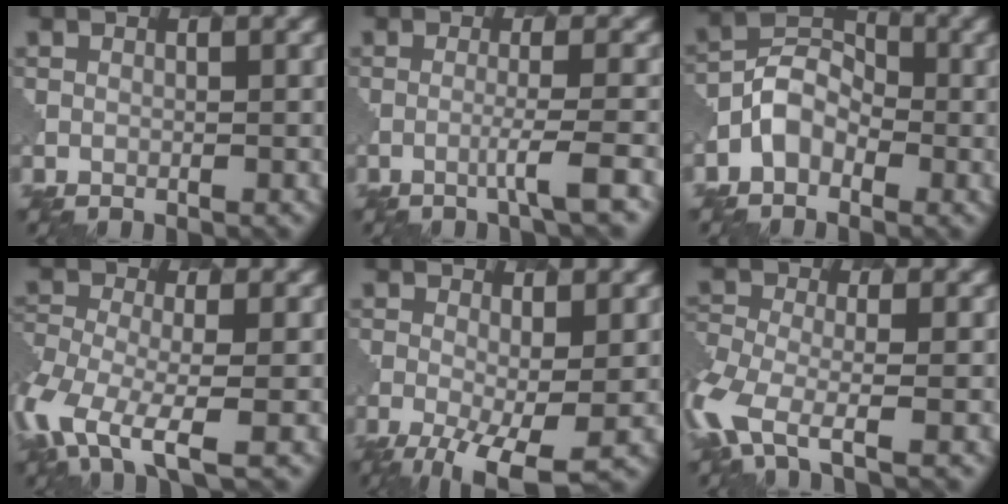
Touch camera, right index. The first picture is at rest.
{"total": 2.4, "force": [-1.1, 0.0, 2.1], "torque": [-0.027, 0.003, -0.033]}
{"total": 3.7, "force": [-1.6, 2.7, 1.9], "torque": [-0.035, 0.006, -0.038]}
{"total": 6.8, "force": [-3.7, 2.6, 5.0], "torque": [-0.113, -0.013, -0.083]}
{"total": 6.1, "force": [-2.3, 2.0, 5.3], "torque": [-0.104, -0.017, -0.033]}
{"total": 5.6, "force": [-3.2, 2.0, 4.1], "torque": [-0.097, -0.015, -0.074]}